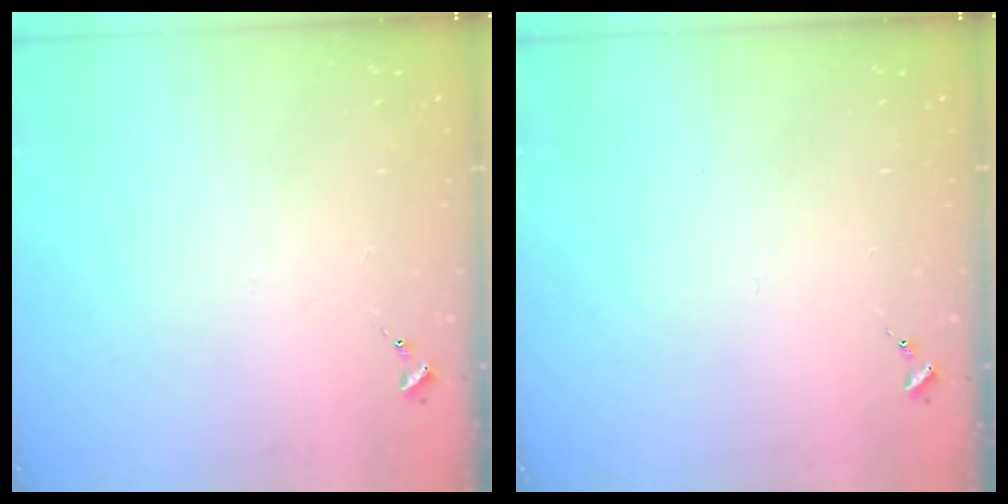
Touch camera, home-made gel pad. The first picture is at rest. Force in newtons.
{"total": 0.0}